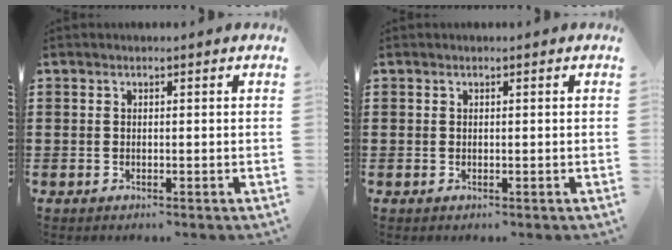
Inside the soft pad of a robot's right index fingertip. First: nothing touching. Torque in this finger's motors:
{"motor_torque": [0.07, -0.03, 0.00, -0.01]}